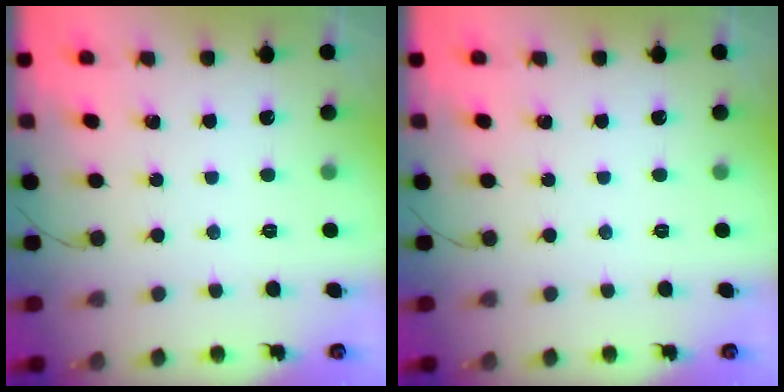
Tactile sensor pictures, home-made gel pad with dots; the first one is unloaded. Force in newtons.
{"total": 0.0}